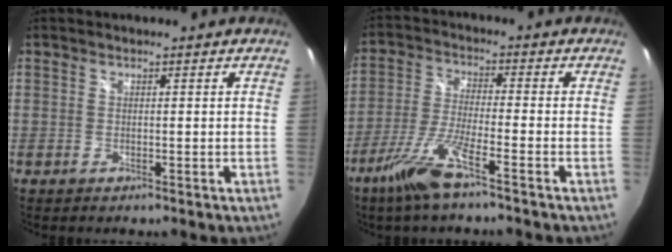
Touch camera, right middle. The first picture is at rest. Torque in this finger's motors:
{"motor_torque": [0.80, -0.74, 0.22, 0.12]}